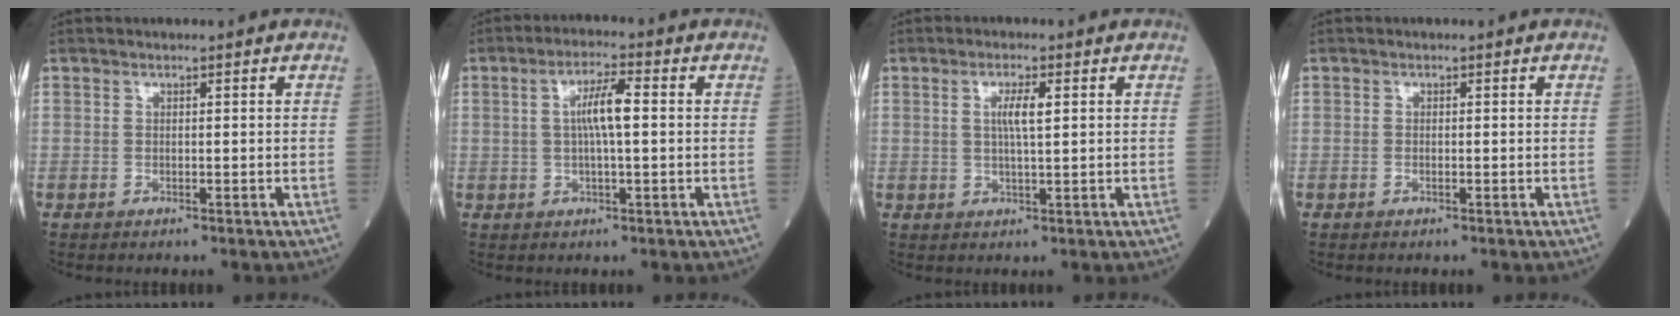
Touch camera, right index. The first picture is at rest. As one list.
[{"total": 5.6, "force": [0.7, 0.7, 5.6], "torque": [-0.104, 0.010, 0.010]}, {"total": 3.6, "force": [0.9, 0.4, 3.4], "torque": [-0.066, 0.000, 0.016]}, {"total": 0.6, "force": [-0.2, 0.1, 0.5], "torque": [-0.012, -0.001, -0.004]}]